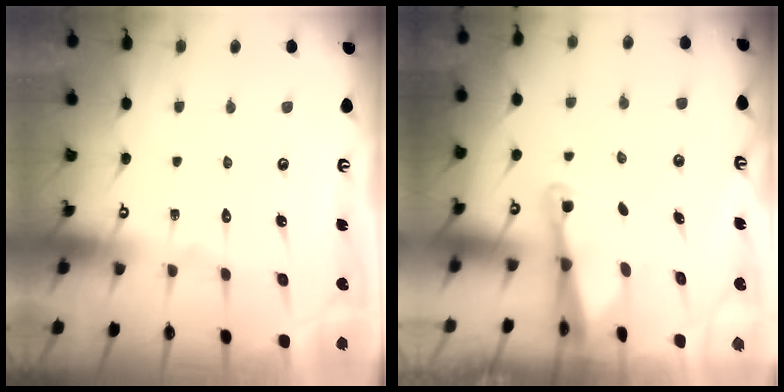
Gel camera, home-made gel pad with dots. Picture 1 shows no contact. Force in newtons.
{"total": 2.4, "press": 2.4, "slide": 0.3}